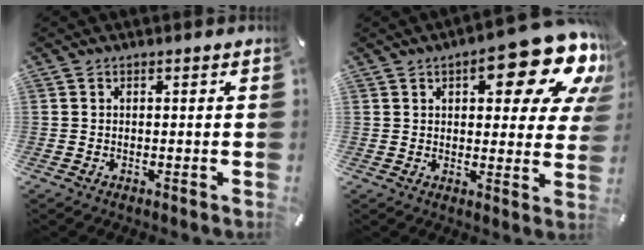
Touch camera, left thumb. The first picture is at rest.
{"total": 18.7, "force": [9.0, 7.8, 14.4], "torque": [-0.176, -0.051, 0.141]}